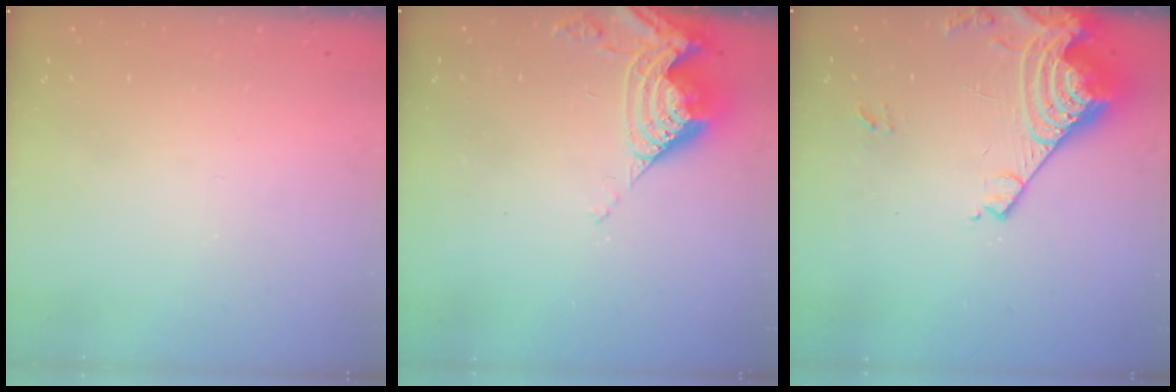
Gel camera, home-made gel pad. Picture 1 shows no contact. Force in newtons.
{"total": 11.1, "press": 11.0, "slide": 1.2}
{"total": 17.1, "press": 17.0, "slide": 1.5}